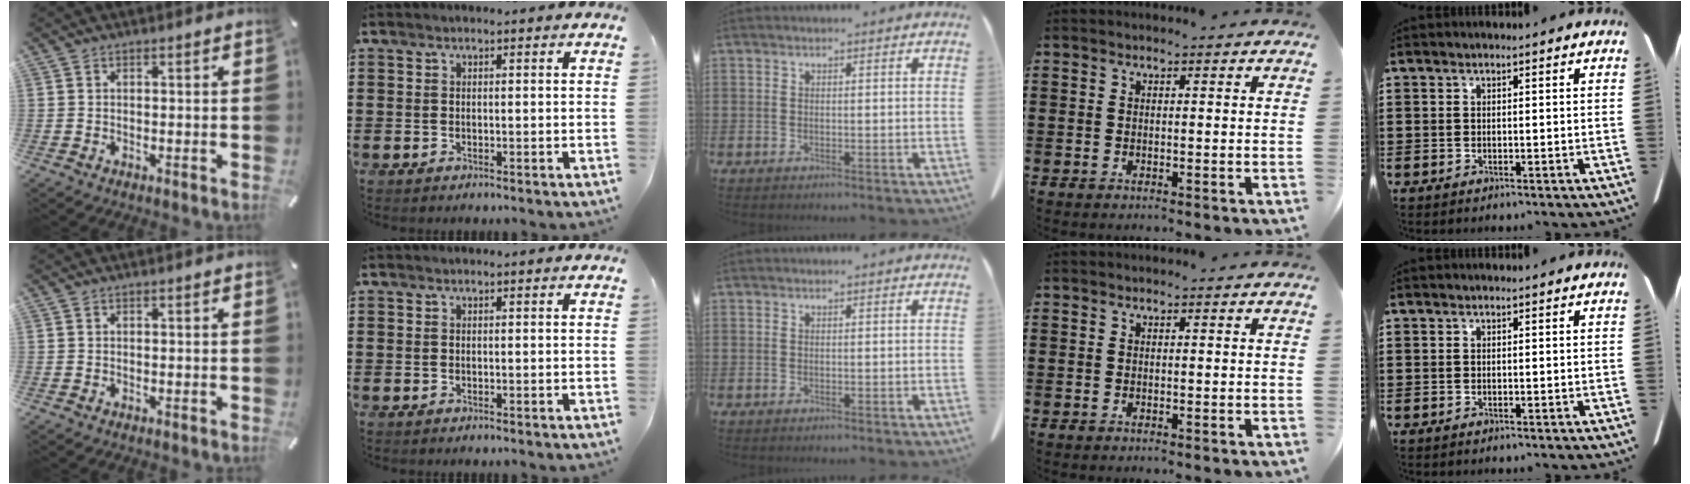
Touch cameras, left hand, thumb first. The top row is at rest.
{}